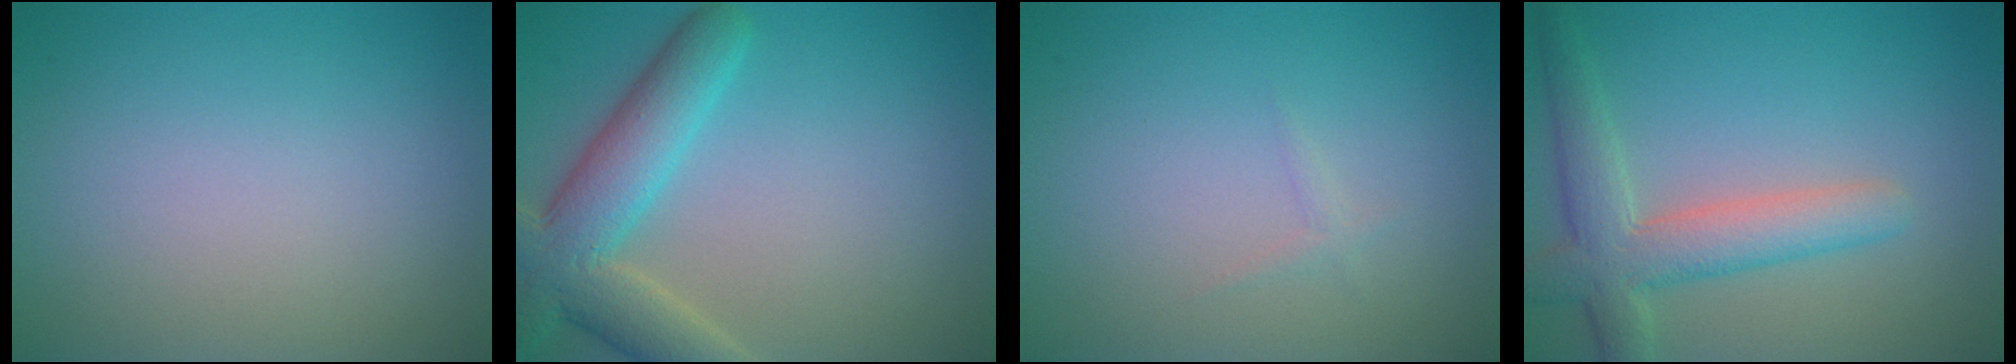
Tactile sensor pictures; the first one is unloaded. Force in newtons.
{"total": 6.9, "press": 6.9, "slide": 0.6}
{"total": 0.5, "press": 0.5, "slide": 0.0}
{"total": 5.1, "press": 5.0, "slide": 0.5}